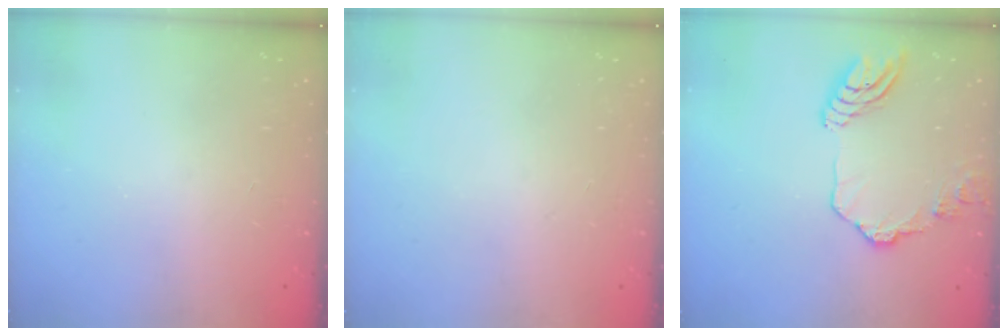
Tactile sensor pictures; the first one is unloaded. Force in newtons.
{"total": 0.0}
{"total": 13.8, "press": 13.7, "slide": 1.8}